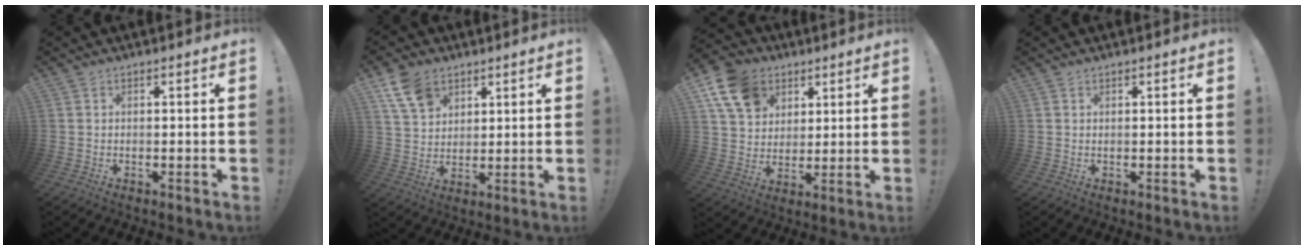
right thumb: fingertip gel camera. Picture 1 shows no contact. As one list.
[{"total": 10.1, "force": [5.8, 6.9, 4.7], "torque": [-0.087, -0.020, 0.117]}, {"total": 14.1, "force": [6.7, 10.7, 6.3], "torque": [-0.108, -0.024, 0.136]}, {"total": 0.6, "force": [0.6, 0.0, 0.2], "torque": [0.002, -0.002, 0.010]}]